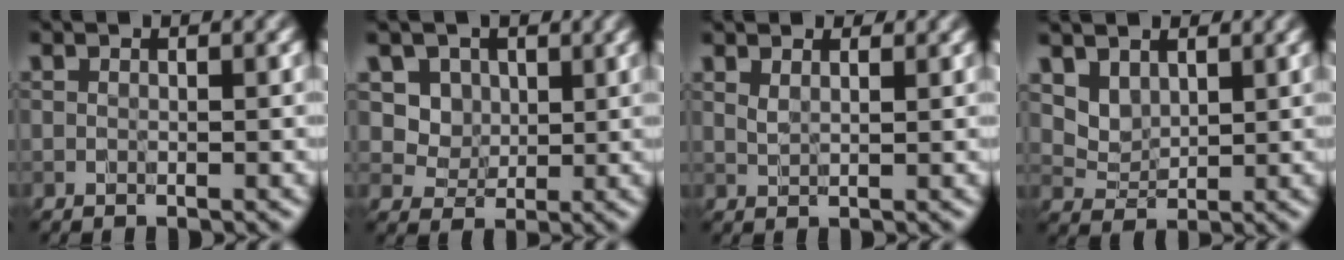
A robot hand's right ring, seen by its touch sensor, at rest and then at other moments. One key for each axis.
{"total": 3.8, "fx": 1.8, "fy": 3.1, "fz": 1.4, "tx": -0.043, "ty": -0.012, "tz": 0.045}
{"total": 2.2, "fx": 1.8, "fy": 0.8, "fz": 0.8, "tx": -0.022, "ty": 0.003, "tz": 0.032}
{"total": 4.4, "fx": 3.1, "fy": 2.8, "fz": 1.7, "tx": -0.069, "ty": -0.013, "tz": 0.081}